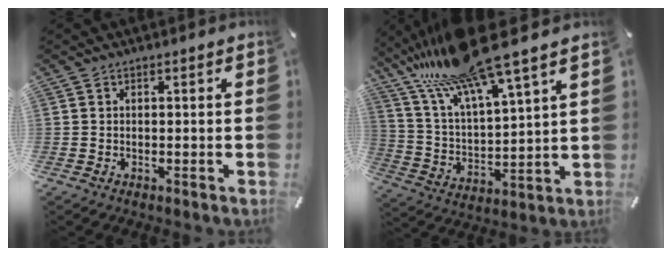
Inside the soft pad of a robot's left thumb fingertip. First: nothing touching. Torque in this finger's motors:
{"motor_torque": [3.97, 1.00, 1.20, -1.57, 0.78]}